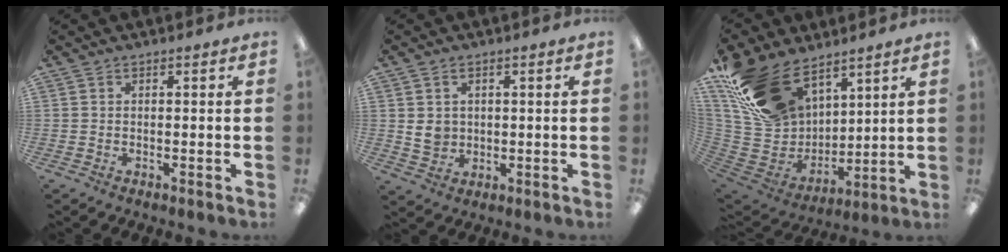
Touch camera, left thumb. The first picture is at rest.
{"total": 4.4, "force": [0.9, 3.7, 2.2], "torque": [-0.037, -0.002, 0.014]}
{"total": 22.7, "force": [14.9, 13.1, 11.2], "torque": [-0.245, -0.072, 0.283]}